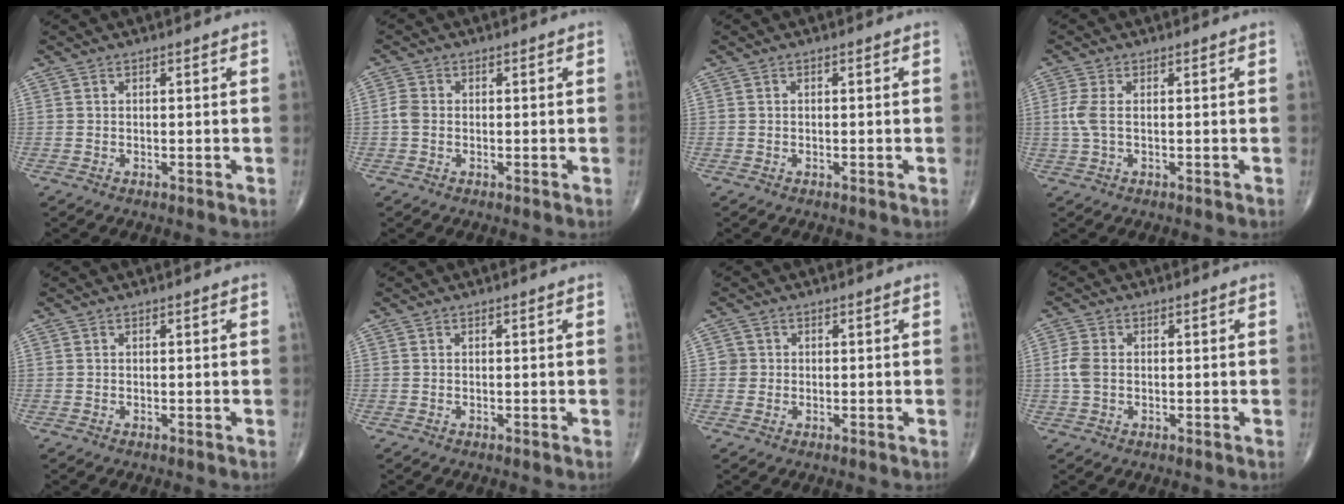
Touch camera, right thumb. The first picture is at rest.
{"total": 2.2, "force": [-0.3, 1.7, 1.3], "torque": [-0.027, 0.004, -0.011]}
{"total": 0.0}
{"total": 3.3, "force": [0.1, 1.4, 3.0], "torque": [-0.090, 0.001, 0.001]}
{"total": 0.0}
{"total": 0.0}
{"total": 2.0, "force": [0.1, 2.0, 0.0], "torque": [0.014, 0.005, -0.001]}
{"total": 3.4, "force": [-0.1, 2.3, 2.5], "torque": [-0.066, 0.005, -0.007]}